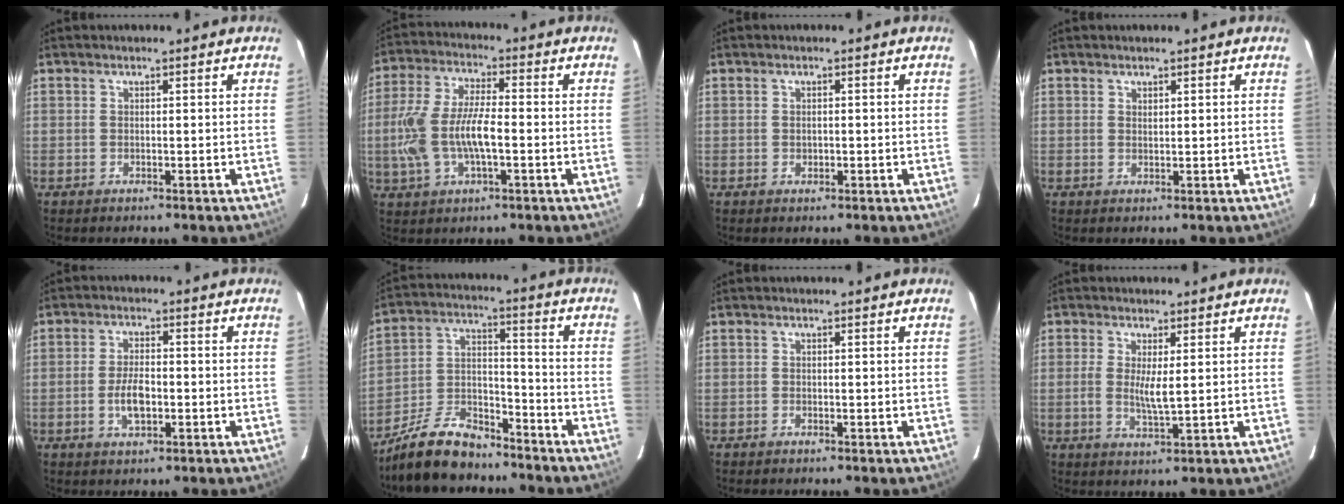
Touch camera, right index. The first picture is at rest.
{"total": 12.5, "force": [-2.2, 4.9, 11.3], "torque": [-0.244, 0.003, -0.041]}
{"total": 0.9, "force": [-0.2, 0.8, 0.4], "torque": [-0.004, 0.000, -0.002]}
{"total": 0.7, "force": [0.6, 0.3, 0.2], "torque": [-0.003, 0.001, 0.012]}
{"total": 5.4, "force": [-1.4, 2.5, 4.5], "torque": [-0.091, 0.001, -0.024]}
{"total": 13.4, "force": [-10.7, 5.6, 5.7], "torque": [-0.132, 0.019, -0.188]}
{"total": 0.0}
{"total": 4.2, "force": [0.4, 0.9, 4.1], "torque": [-0.082, -0.006, 0.005]}